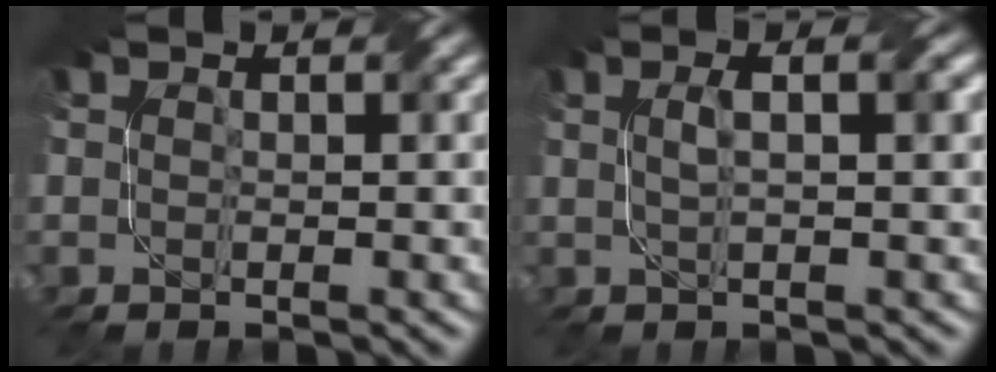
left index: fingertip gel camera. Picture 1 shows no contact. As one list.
[{"total": 2.9, "force": [0.7, 0.9, 2.7], "torque": [-0.040, 0.013, 0.010]}]